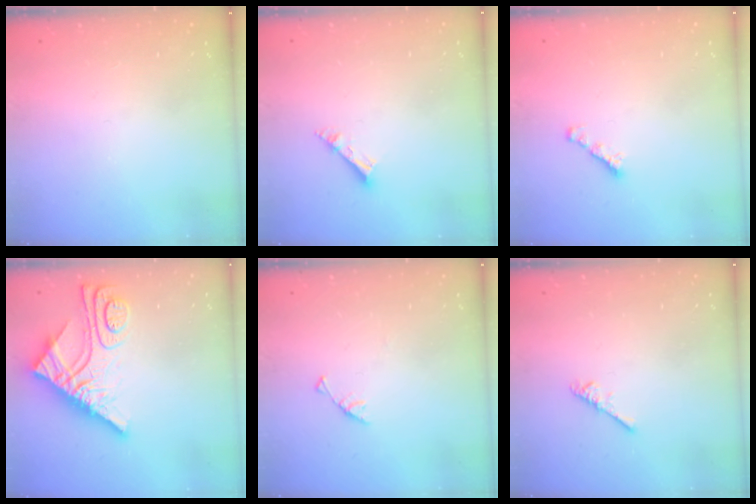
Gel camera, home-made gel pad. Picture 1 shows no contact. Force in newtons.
{"total": 3.8, "press": 3.8, "slide": 0.6}
{"total": 1.6, "press": 1.5, "slide": 0.5}
{"total": 12.6, "press": 12.5, "slide": 1.2}
{"total": 3.0, "press": 3.0, "slide": 0.3}
{"total": 2.6, "press": 2.5, "slide": 0.5}